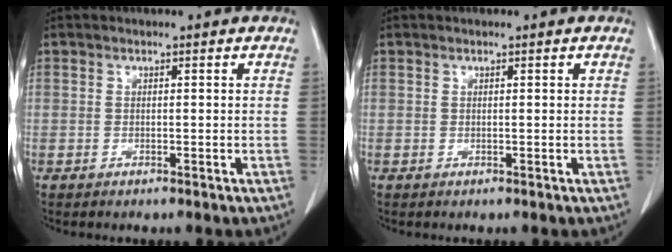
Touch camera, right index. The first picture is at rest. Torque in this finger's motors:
{"motor_torque": [-0.17, 0.09, -0.04, -0.01]}